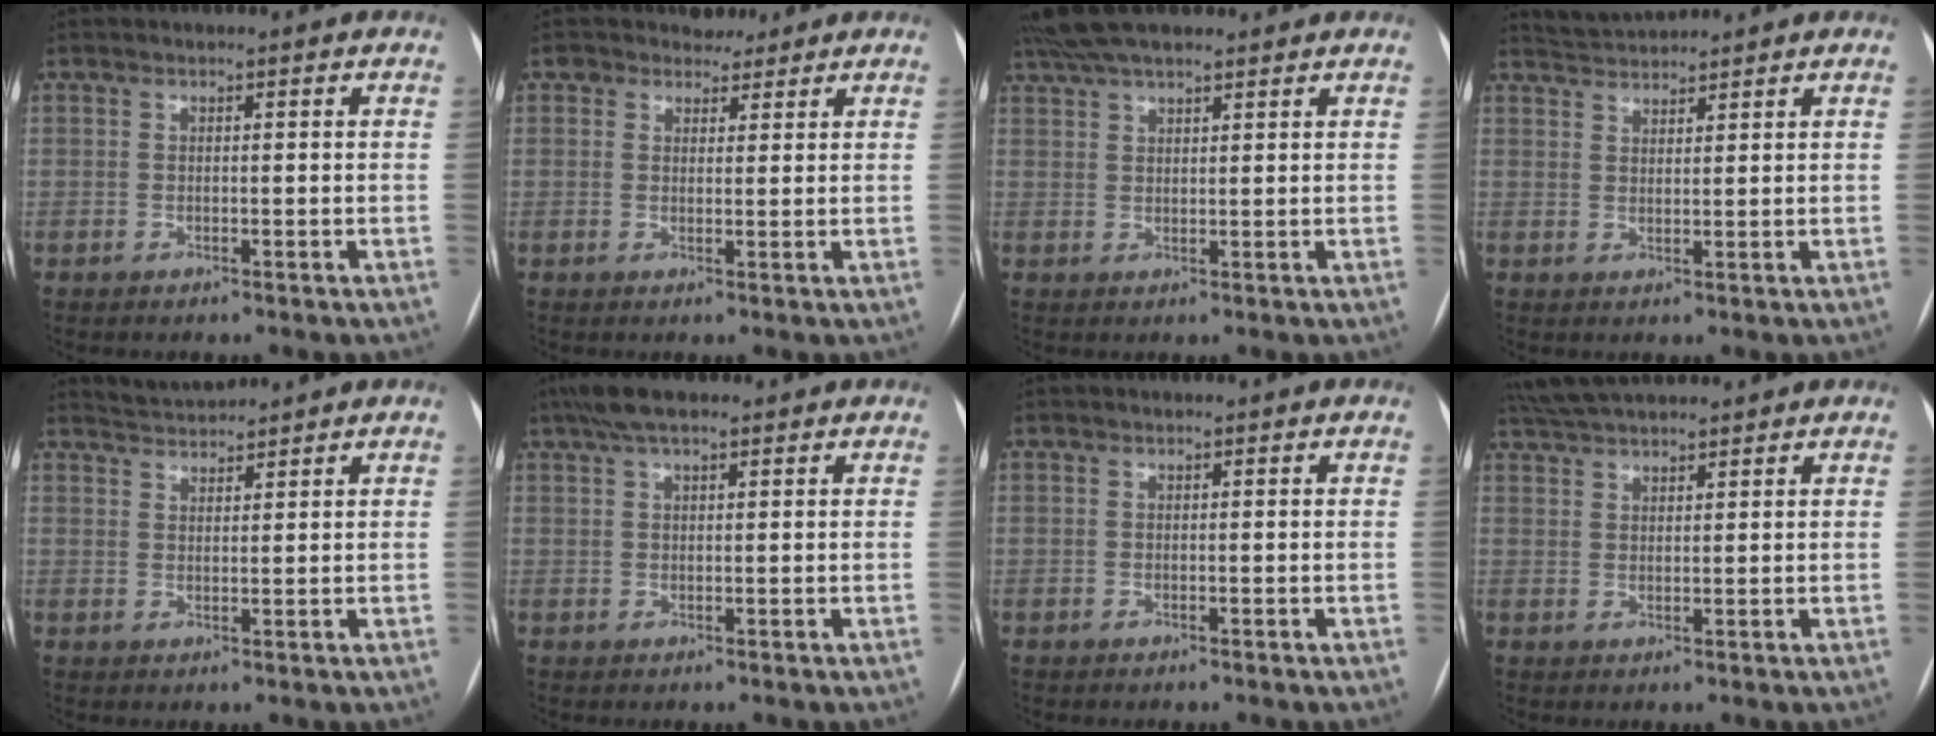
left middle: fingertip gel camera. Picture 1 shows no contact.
{"total": 2.8, "force": [2.3, 1.6, -0.3], "torque": [0.012, 0.002, 0.031]}
{"total": 10.1, "force": [8.5, 2.3, 5.0], "torque": [-0.085, 0.046, 0.147]}
{"total": 3.5, "force": [3.4, -0.3, -0.2], "torque": [-0.007, 0.017, 0.068]}
{"total": 3.0, "force": [2.9, -0.4, -0.5], "torque": [-0.002, 0.010, 0.060]}
{"total": 5.9, "force": [4.3, 1.7, 3.7], "torque": [-0.072, 0.031, 0.076]}
{"total": 0.0}
{"total": 8.0, "force": [7.2, 1.4, 3.2], "torque": [-0.062, 0.039, 0.127]}